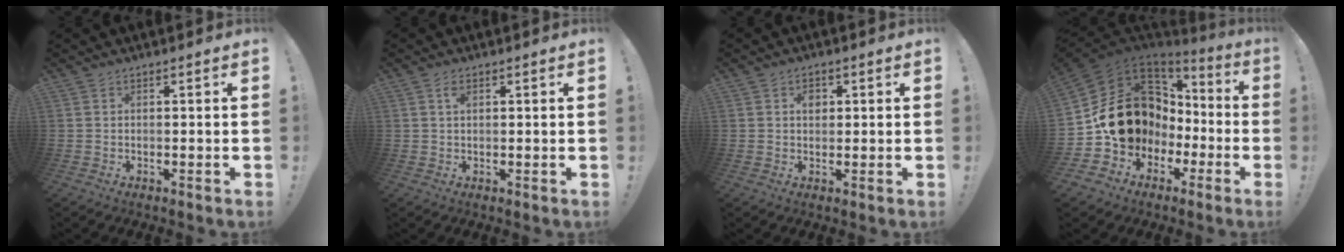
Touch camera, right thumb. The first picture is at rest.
{"total": 2.0, "force": [1.0, 1.5, 1.0], "torque": [-0.005, -0.002, 0.014]}
{"total": 2.8, "force": [0.9, 2.2, 1.5], "torque": [-0.013, -0.003, 0.011]}
{"total": 15.9, "force": [2.0, 13.6, 7.9], "torque": [-0.105, -0.021, 0.075]}